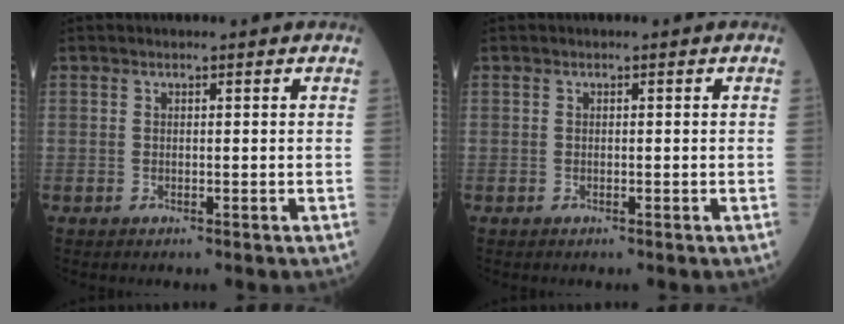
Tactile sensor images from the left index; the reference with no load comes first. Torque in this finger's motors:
{"motor_torque": [0.07, 0.07, -0.03, 0.00]}